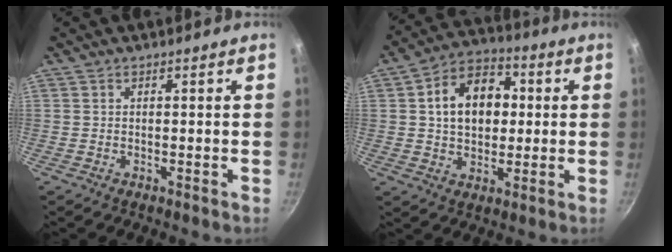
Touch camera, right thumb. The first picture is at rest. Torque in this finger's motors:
{"motor_torque": [-0.73, 1.21, 0.19, 0.29, 0.24]}